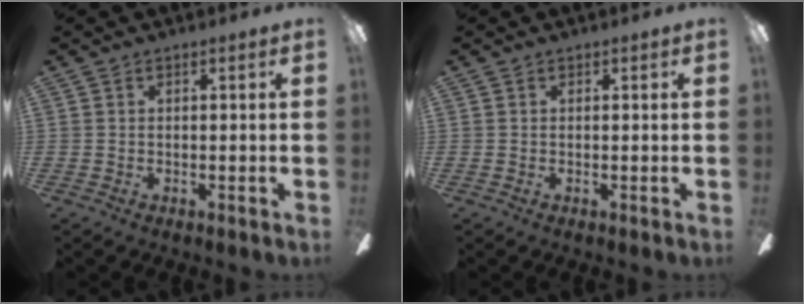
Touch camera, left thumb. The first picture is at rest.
{"total": 0.0}